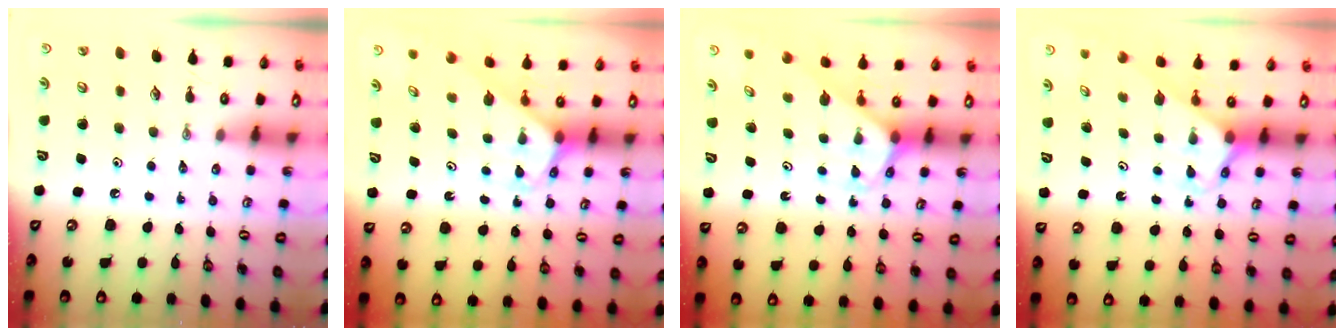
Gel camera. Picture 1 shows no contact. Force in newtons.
{"total": 2.6, "press": 2.6, "slide": 0.1}
{"total": 2.6, "press": 2.6, "slide": 0.1}
{"total": 2.5, "press": 2.5, "slide": 0.2}